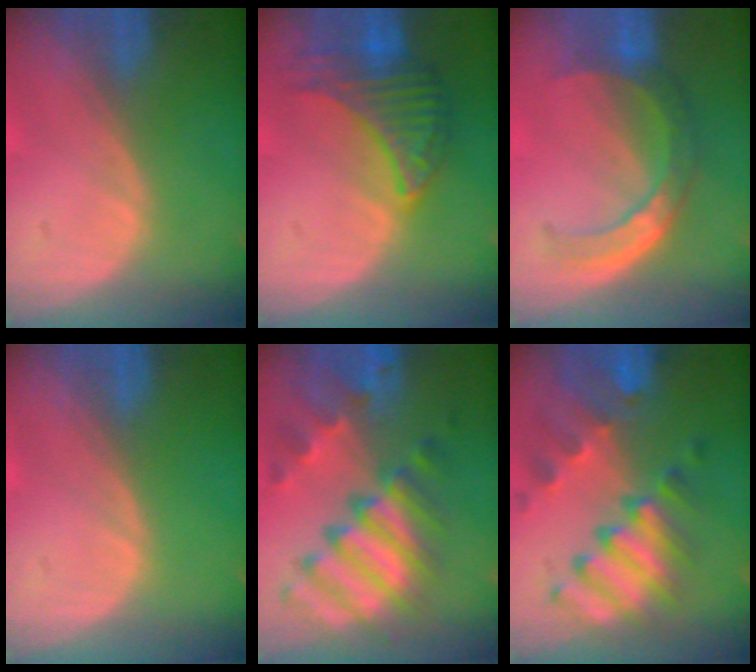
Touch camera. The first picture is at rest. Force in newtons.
{"total": 7.2, "press": 7.2, "slide": 0.2}
{"total": 7.3, "press": 6.4, "slide": 3.5}
{"total": 0.0}
{"total": 11.5, "press": 9.8, "slide": 6.0}
{"total": 10.1, "press": 8.8, "slide": 4.8}